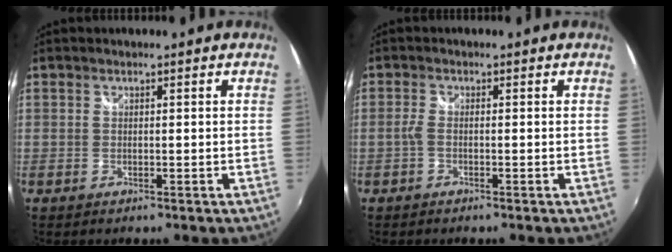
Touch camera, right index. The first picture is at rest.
{"total": 1.5, "force": [-0.5, 0.3, 1.4], "torque": [-0.029, 0.000, -0.012]}